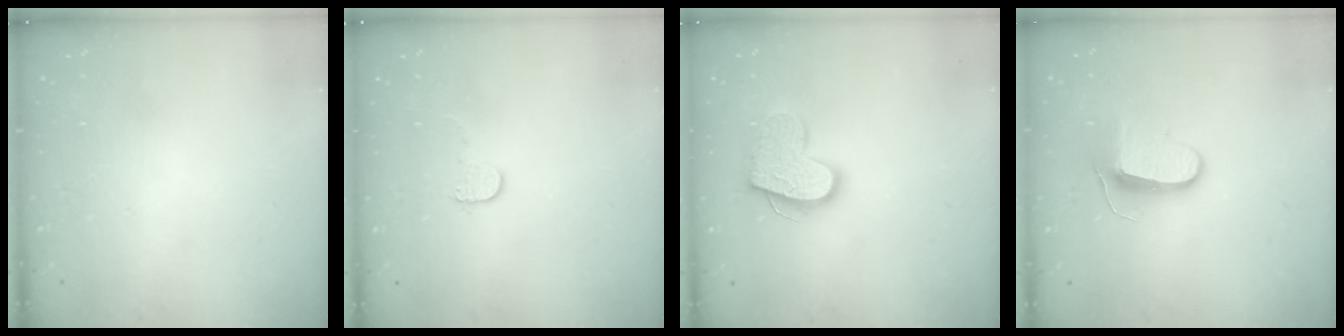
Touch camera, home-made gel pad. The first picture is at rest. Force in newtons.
{"total": 5.0, "press": 4.9, "slide": 0.5}
{"total": 14.6, "press": 14.6, "slide": 1.1}
{"total": 9.6, "press": 9.6, "slide": 0.4}